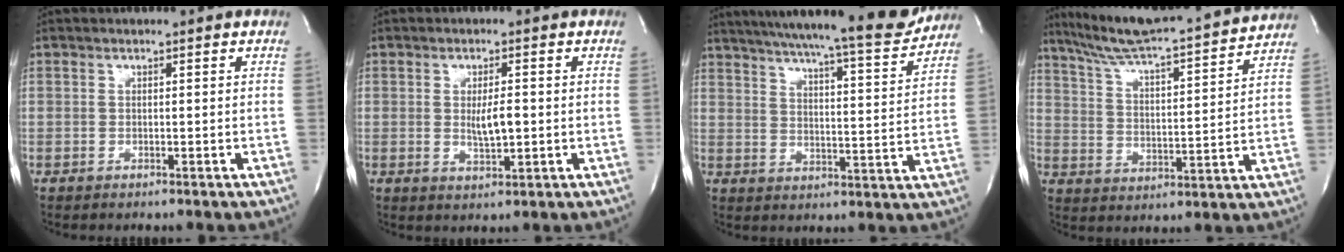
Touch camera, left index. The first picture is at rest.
{"total": 3.7, "force": [-0.5, 0.9, 3.6], "torque": [-0.065, -0.009, -0.005]}
{"total": 19.4, "force": [17.6, 0.8, 8.2], "torque": [-0.124, -0.037, 0.234]}
{"total": 19.3, "force": [17.8, 0.0, 7.7], "torque": [-0.133, -0.014, 0.261]}